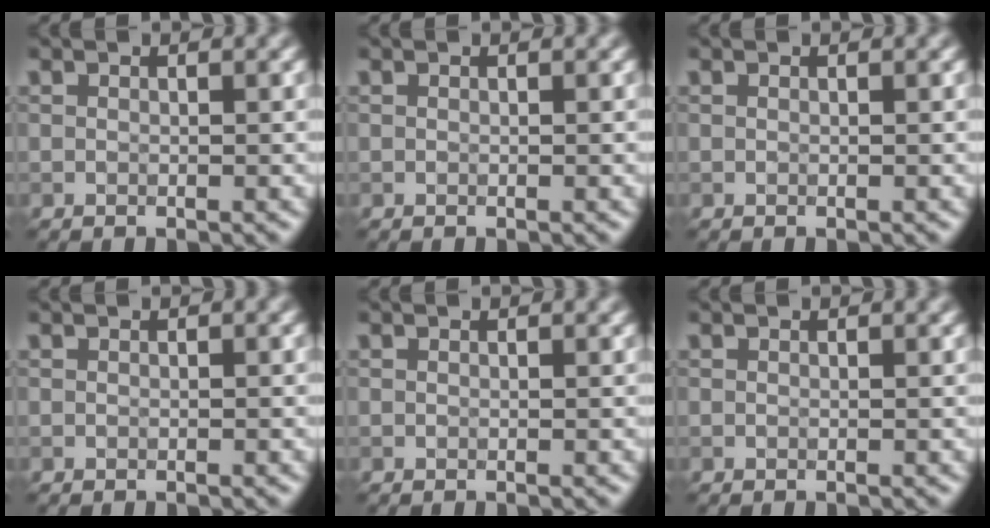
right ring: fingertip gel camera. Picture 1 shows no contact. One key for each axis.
{"total": 0.0}
{"total": 0.0}
{"total": 0.0}
{"total": 0.0}
{"total": 0.0}